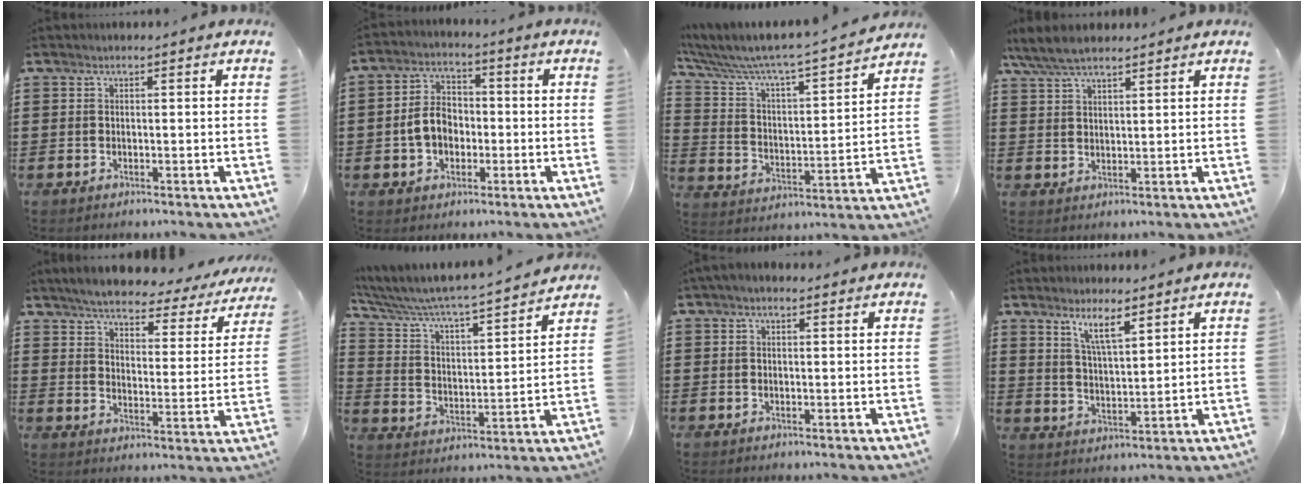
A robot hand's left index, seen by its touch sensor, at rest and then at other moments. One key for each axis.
{"total": 6.1, "fx": -1.2, "fy": 4.6, "fz": 3.9, "tx": -0.093, "ty": 0.007, "tz": -0.027}
{"total": 5.2, "fx": 4.9, "fy": 0.4, "fz": 1.8, "tx": -0.063, "ty": -0.048, "tz": 0.073}
{"total": 5.6, "fx": 4.6, "fy": 1.6, "fz": 2.9, "tx": -0.068, "ty": -0.004, "tz": 0.086}
{"total": 4.6, "fx": 4.3, "fy": 0.5, "fz": 1.5, "tx": -0.053, "ty": -0.031, "tz": 0.070}
{"total": 4.5, "fx": 4.3, "fy": 0.2, "fz": 1.4, "tx": -0.053, "ty": -0.042, "tz": 0.062}
{"total": 1.2, "fx": 0.4, "fy": 0.8, "fz": 0.8, "tx": -0.017, "ty": 0.007, "tz": 0.006}
{"total": 6.2, "fx": 4.5, "fy": 1.3, "fz": 4.1, "tx": -0.084, "ty": -0.008, "tz": 0.076}